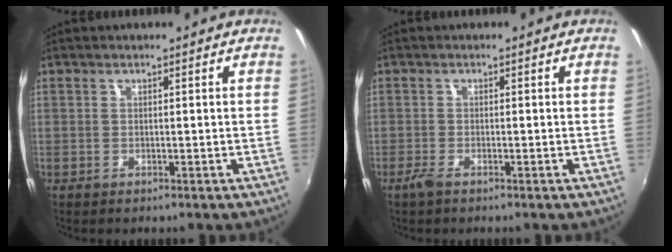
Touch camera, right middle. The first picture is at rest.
{"total": 1.8, "force": [-1.3, 0.3, 1.1], "torque": [-0.028, -0.005, -0.028]}